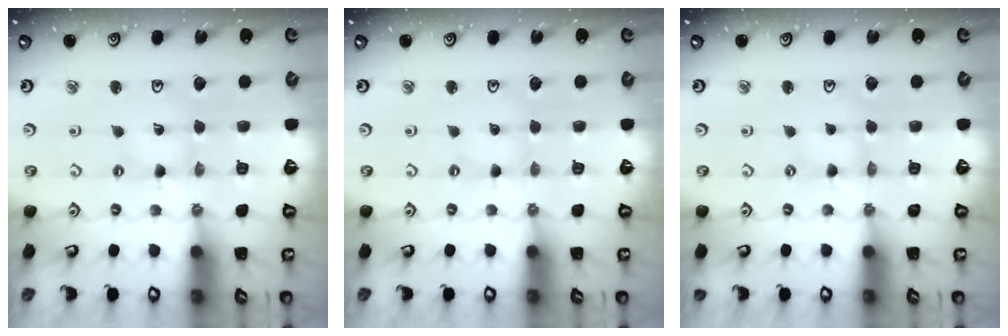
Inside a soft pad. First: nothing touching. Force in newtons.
{"total": 0.0}
{"total": 0.0}